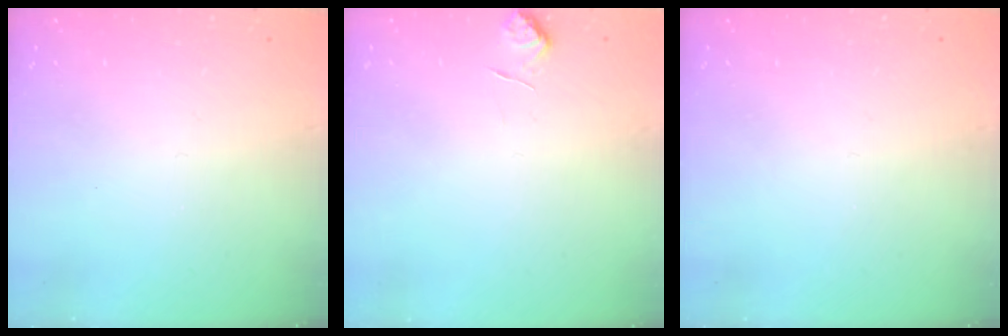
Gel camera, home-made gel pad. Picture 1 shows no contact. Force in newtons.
{"total": 1.7, "press": 1.3, "slide": 1.0}
{"total": 0.0}